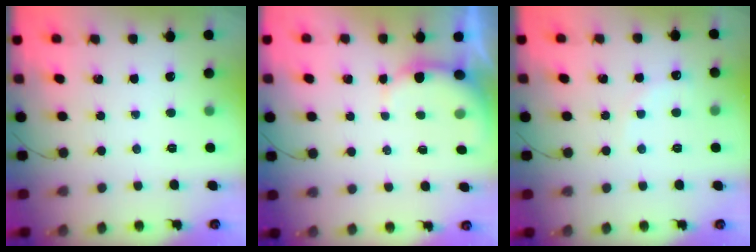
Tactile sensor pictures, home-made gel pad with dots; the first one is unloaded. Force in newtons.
{"total": 5.0, "press": 5.0, "slide": 0.6}
{"total": 3.8, "press": 3.7, "slide": 1.2}